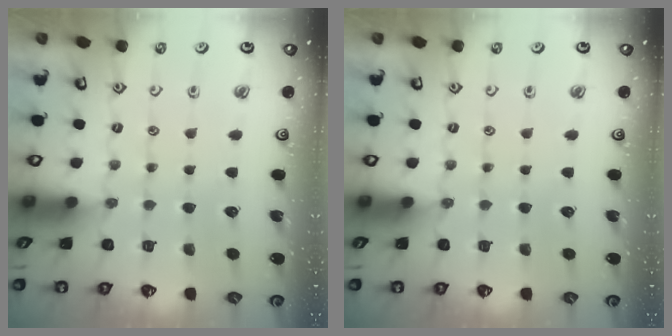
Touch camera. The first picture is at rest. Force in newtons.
{"total": 0.0}